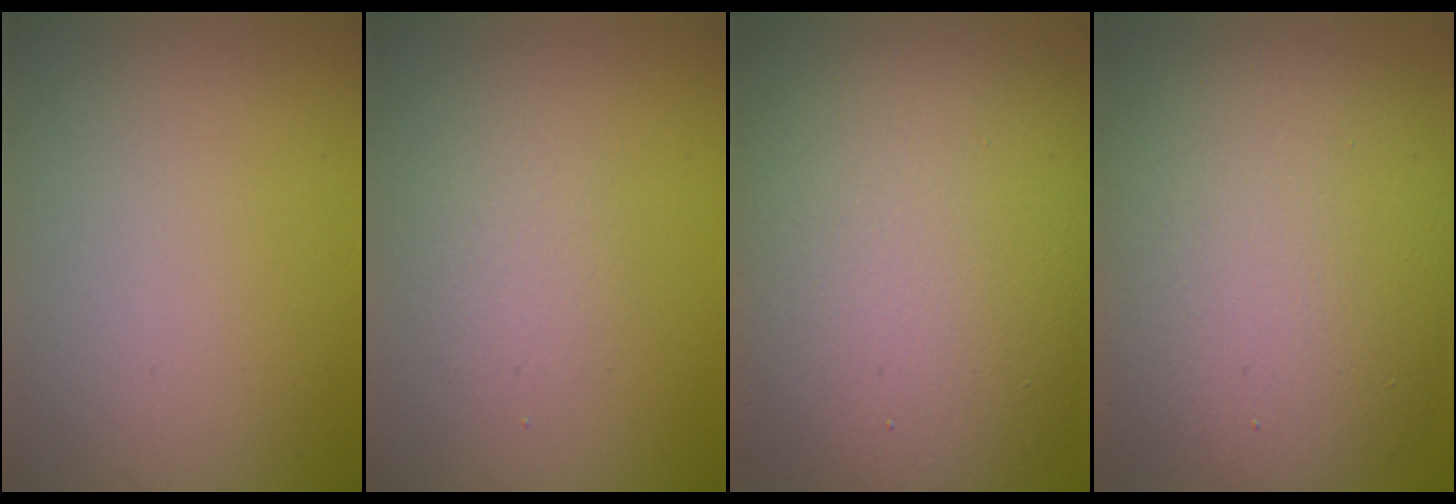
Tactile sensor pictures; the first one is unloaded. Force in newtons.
{"total": 1.6, "press": 1.6, "slide": 0.2}
{"total": 16.4, "press": 16.4, "slide": 0.7}
{"total": 12.9, "press": 12.9, "slide": 1.1}